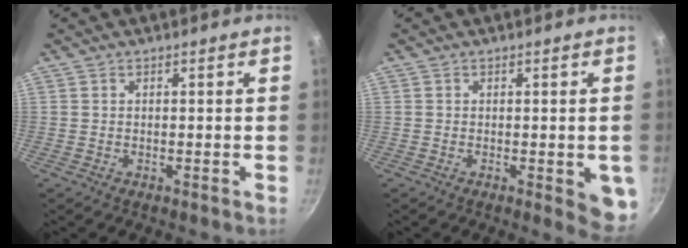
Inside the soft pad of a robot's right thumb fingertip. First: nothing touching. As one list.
[{"total": 5.8, "force": [-1.3, 2.3, 5.2], "torque": [-0.043, -0.002, -0.015]}]